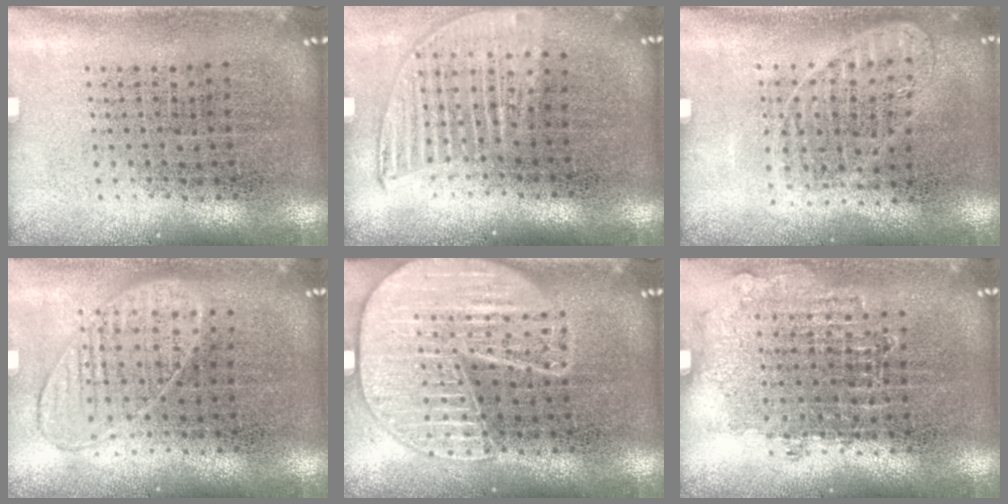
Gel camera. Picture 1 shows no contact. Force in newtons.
{"total": 1.2, "press": 1.0, "slide": 0.6}
{"total": 0.9, "press": 0.9, "slide": 0.1}
{"total": 1.0, "press": 0.9, "slide": 0.4}
{"total": 3.6, "press": 3.6, "slide": 0.4}
{"total": 0.8, "press": 0.7, "slide": 0.3}